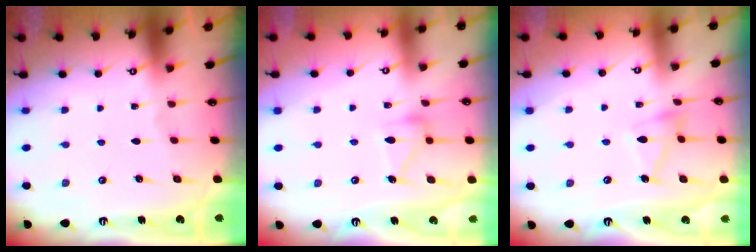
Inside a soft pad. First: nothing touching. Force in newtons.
{"total": 12.4, "press": 12.4, "slide": 0.6}
{"total": 8.4, "press": 8.3, "slide": 0.8}